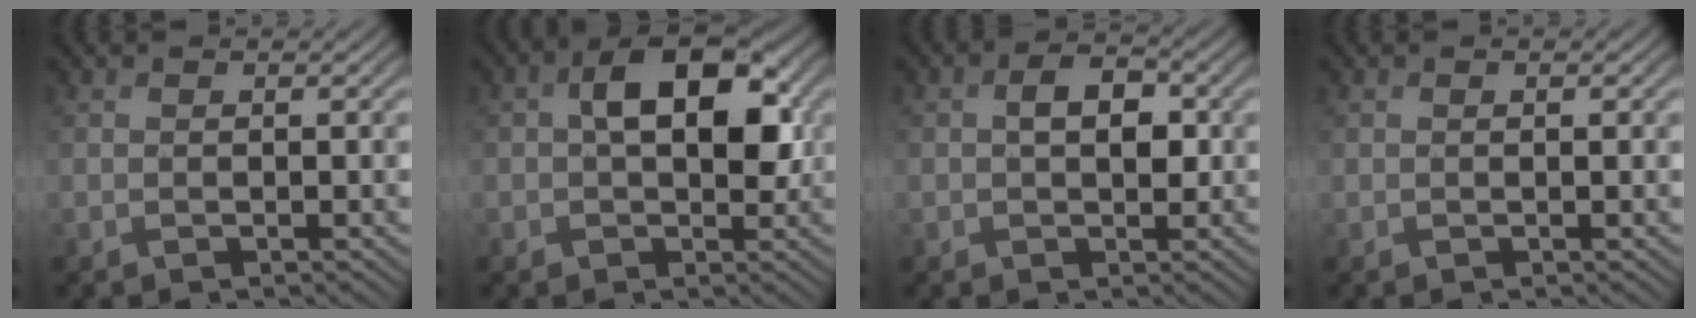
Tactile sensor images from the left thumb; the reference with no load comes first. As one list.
[{"total": 8.9, "force": [1.5, 5.5, 6.9], "torque": [-0.110, 0.004, 0.016]}, {"total": 3.9, "force": [0.2, 2.6, 3.0], "torque": [-0.053, 0.003, 0.000]}, {"total": 0.5, "force": [0.1, 0.1, 0.5], "torque": [-0.008, 0.000, 0.002]}]